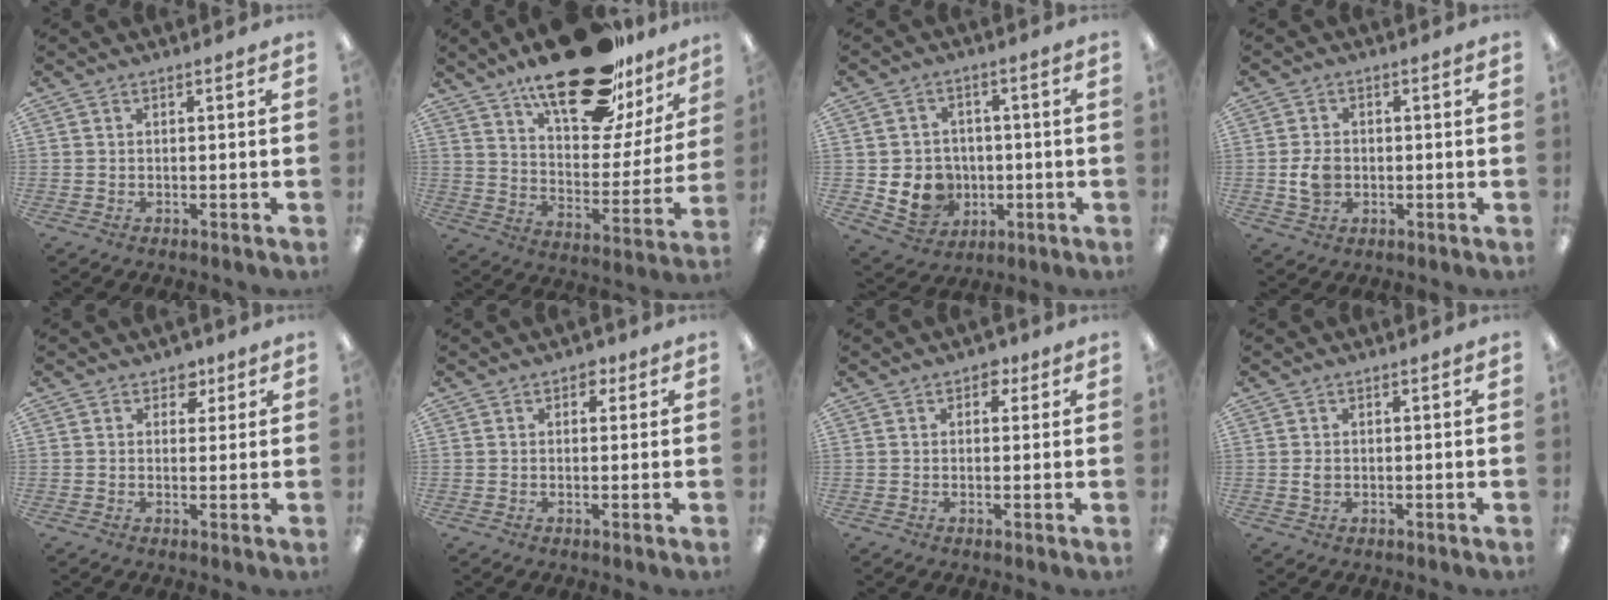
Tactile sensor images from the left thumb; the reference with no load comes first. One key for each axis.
{"total": 26.7, "fx": 18.8, "fy": 10.5, "fz": 15.8, "tx": -0.230, "ty": -0.114, "tz": 0.312}
{"total": 9.5, "fx": -1.8, "fy": 8.7, "fz": 3.2, "tx": -0.092, "ty": 0.014, "tz": -0.024}
{"total": 5.4, "fx": -0.6, "fy": 4.2, "fz": 3.4, "tx": -0.065, "ty": 0.002, "tz": -0.012}
{"total": 3.6, "fx": 2.1, "fy": 2.7, "fz": 1.2, "tx": -0.005, "ty": -0.004, "tz": 0.034}
{"total": 2.5, "fx": 1.3, "fy": 1.8, "fz": 1.2, "tx": -0.001, "ty": -0.005, "tz": 0.019}
{"total": 2.9, "fx": 1.4, "fy": 2.0, "fz": 1.4, "tx": -0.007, "ty": -0.003, "tz": 0.019}
{"total": 1.5, "fx": 0.1, "fy": 1.2, "fz": 0.9, "tx": -0.012, "ty": 0.002, "tz": -0.001}